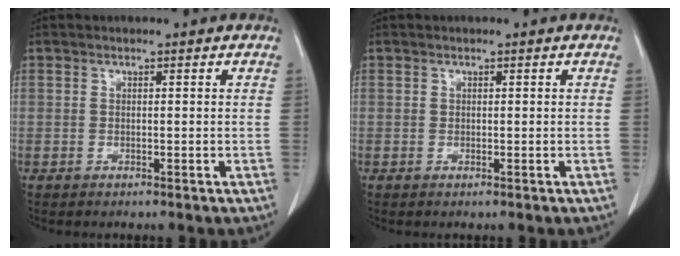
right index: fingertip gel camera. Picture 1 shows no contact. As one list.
[{"total": 0.0}]